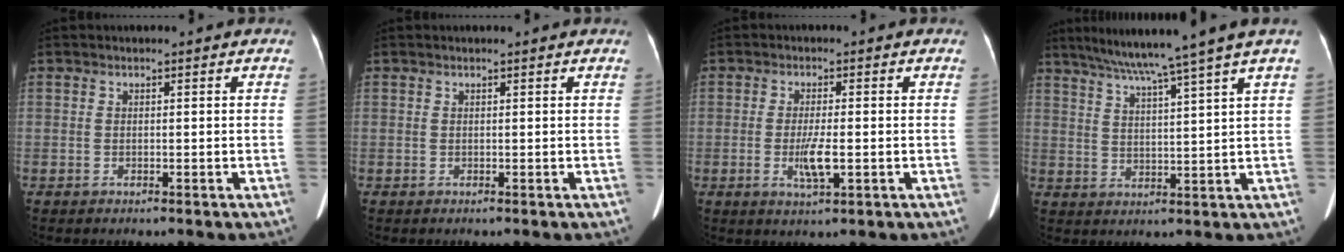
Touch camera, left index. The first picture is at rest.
{"total": 0.6, "force": [0.6, 0.0, 0.2], "torque": [-0.008, 0.000, 0.005]}
{"total": 4.3, "force": [-0.9, 0.7, 4.1], "torque": [-0.084, -0.008, -0.014]}
{"total": 11.4, "force": [8.9, -2.7, 6.5], "torque": [-0.103, -0.003, 0.131]}